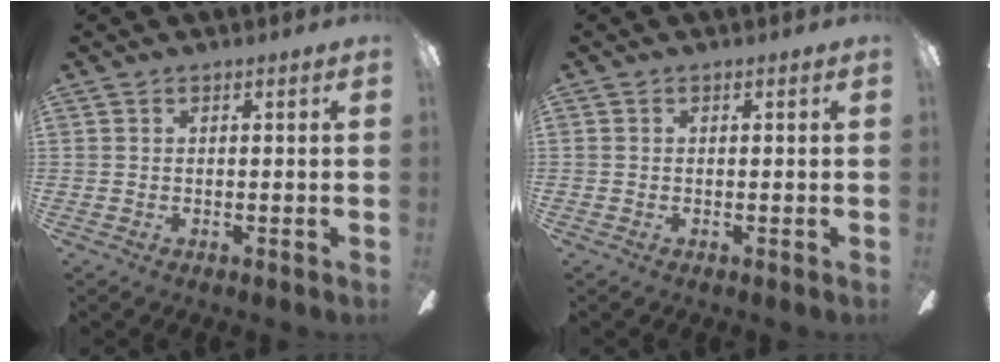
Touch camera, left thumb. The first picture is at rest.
{"total": 0.0}